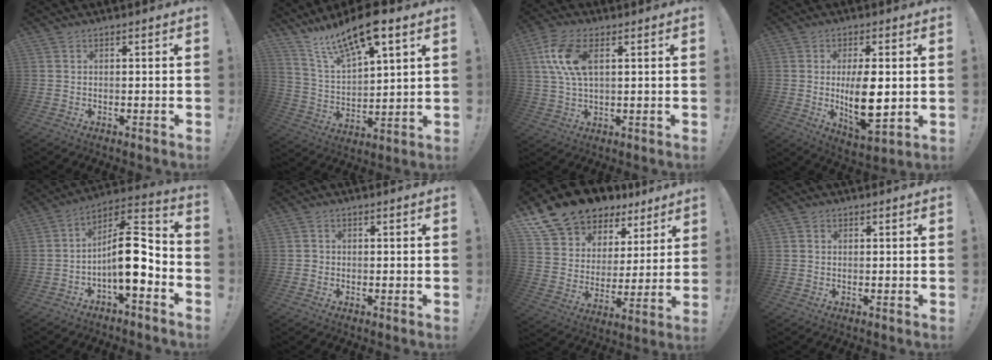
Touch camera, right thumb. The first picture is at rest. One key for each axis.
{"total": 15.1, "fx": 11.2, "fy": 4.6, "fz": 9.0, "tx": -0.169, "ty": -0.072, "tz": 0.197}
{"total": 11.5, "fx": 3.5, "fy": 5.8, "fz": 9.2, "tx": -0.194, "ty": 0.000, "tz": 0.062}
{"total": 12.8, "fx": 0.0, "fy": 5.2, "fz": 11.7, "tx": -0.204, "ty": -0.021, "tz": -0.006}
{"total": 14.6, "fx": -2.7, "fy": 5.4, "fz": 13.3, "tx": -0.214, "ty": 0.018, "tz": -0.041}
{"total": 1.1, "fx": -0.5, "fy": 1.0, "fz": 0.4, "tx": -0.006, "ty": 0.003, "tz": -0.008}
{"total": 13.8, "fx": 11.0, "fy": 7.5, "fz": 3.4, "tx": -0.069, "ty": -0.088, "tz": 0.213}
{"total": 0.5, "fx": 0.2, "fy": 0.5, "fz": -0.1, "tx": 0.000, "ty": 0.001, "tz": 0.005}